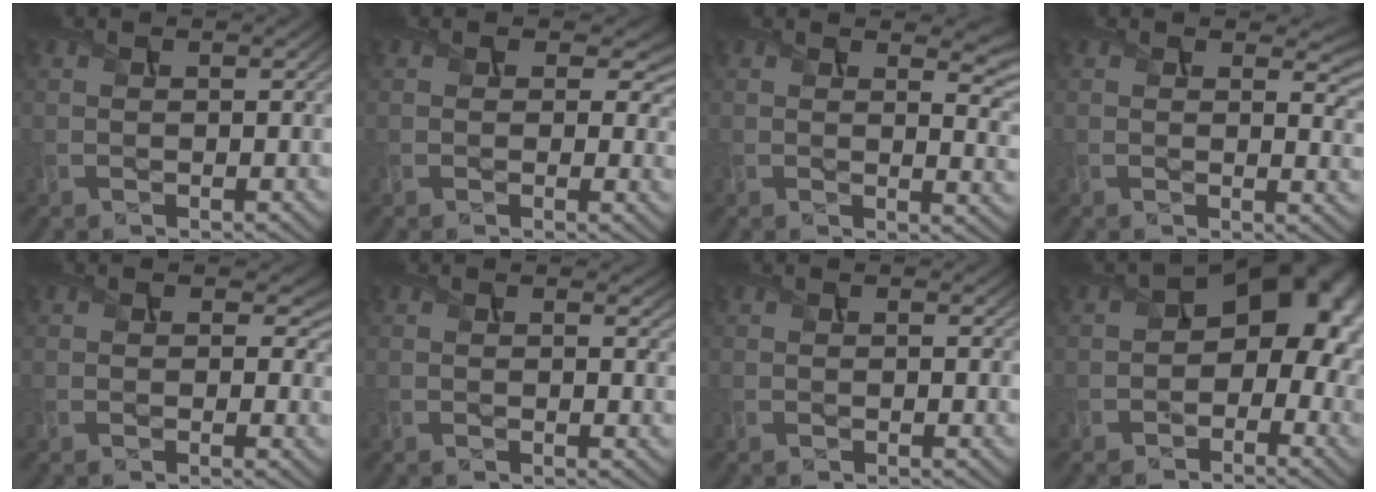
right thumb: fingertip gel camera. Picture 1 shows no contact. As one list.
[{"total": 4.6, "force": [1.2, 3.3, 2.9], "torque": [-0.044, -0.011, 0.012]}, {"total": 6.3, "force": [3.2, 2.5, 4.8], "torque": [-0.064, -0.007, 0.055]}, {"total": 5.1, "force": [2.3, 2.6, 3.7], "torque": [-0.058, -0.009, 0.037]}, {"total": 3.5, "force": [1.0, 2.6, 2.2], "torque": [-0.035, -0.007, 0.010]}, {"total": 1.2, "force": [0.6, 0.5, 1.0], "torque": [-0.019, -0.003, 0.009]}, {"total": 0.0}, {"total": 12.0, "force": [-0.6, 8.1, 8.9], "torque": [-0.111, -0.002, -0.016]}]